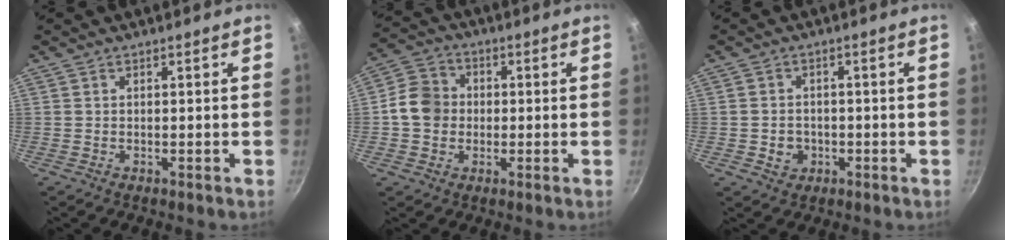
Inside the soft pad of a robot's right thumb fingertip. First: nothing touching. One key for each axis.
{"total": 8.2, "fx": -0.3, "fy": 7.1, "fz": 3.9, "tx": -0.045, "ty": 0.015, "tz": -0.024}
{"total": 3.7, "fx": -1.0, "fy": 3.2, "fz": 1.4, "tx": -0.013, "ty": 0.011, "tz": -0.009}